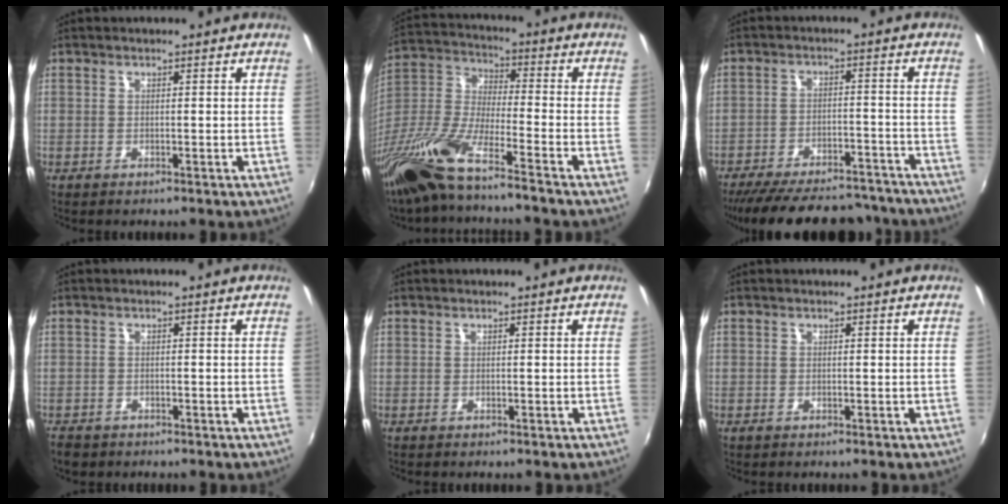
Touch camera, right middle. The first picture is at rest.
{"total": 16.5, "force": [-12.4, 1.1, 10.9], "torque": [-0.230, -0.031, -0.247]}
{"total": 23.1, "force": [-20.0, 7.1, 9.0], "torque": [-0.184, 0.003, -0.266]}
{"total": 2.9, "force": [-2.2, 1.7, 0.9], "torque": [-0.029, -0.008, -0.040]}
{"total": 0.0}
{"total": 0.0}